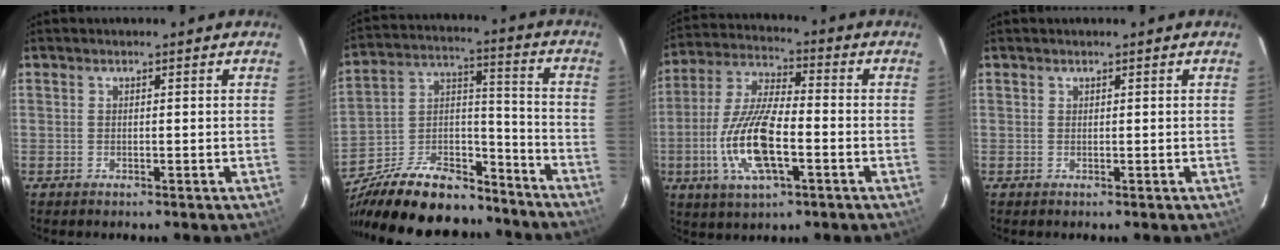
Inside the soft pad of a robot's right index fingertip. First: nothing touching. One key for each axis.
{"total": 25.0, "fx": -19.0, "fy": 10.7, "fz": 12.1, "tx": -0.248, "ty": 0.026, "tz": -0.293}
{"total": 14.8, "fx": -4.3, "fy": 5.1, "fz": 13.2, "tx": -0.282, "ty": -0.006, "tz": -0.082}
{"total": 0.0}